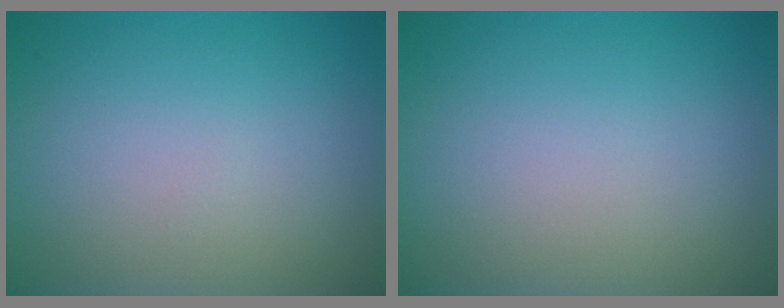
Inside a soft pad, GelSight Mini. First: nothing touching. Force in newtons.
{"total": 0.0}